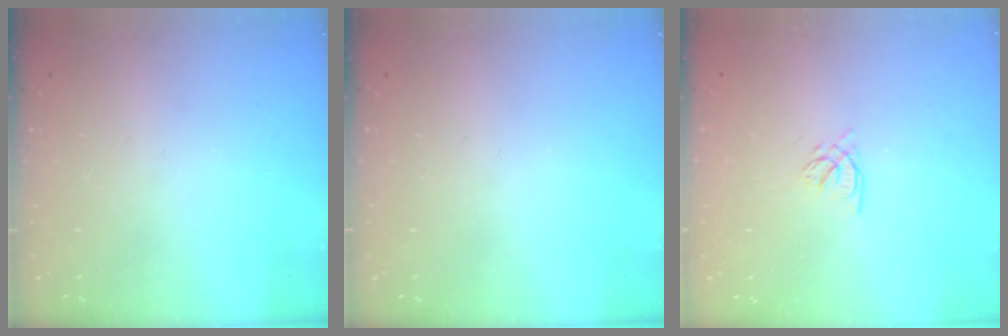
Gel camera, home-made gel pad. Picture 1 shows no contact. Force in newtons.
{"total": 0.0}
{"total": 2.4, "press": 2.4, "slide": 0.3}